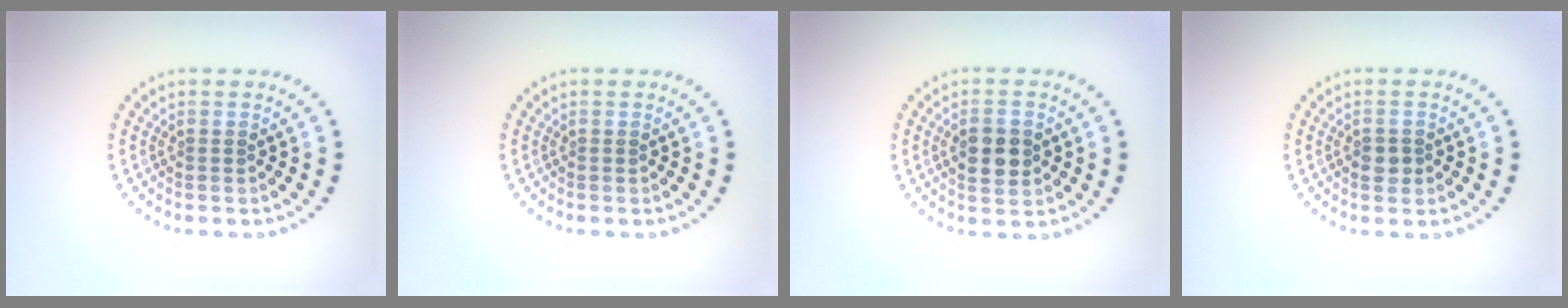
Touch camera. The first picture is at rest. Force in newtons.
{"total": 0.0}
{"total": 3.6, "press": 3.6, "slide": 0.1}
{"total": 1.5, "press": 1.5, "slide": 0.3}